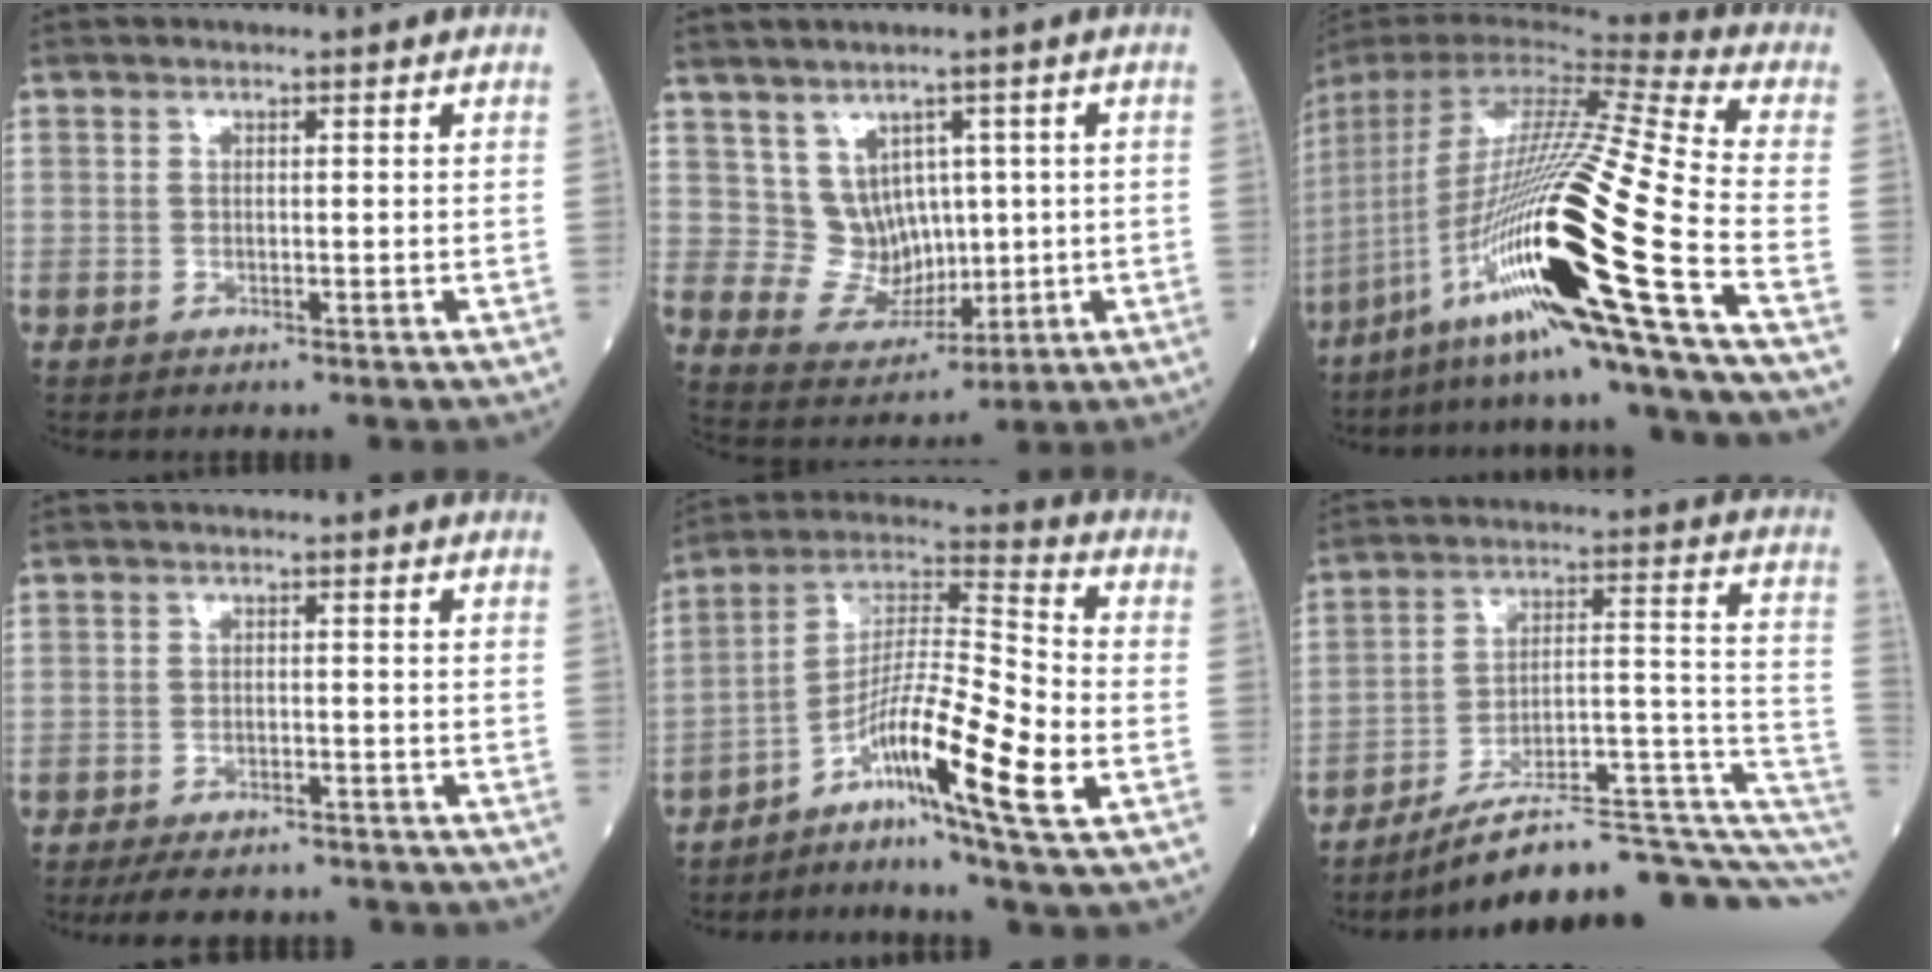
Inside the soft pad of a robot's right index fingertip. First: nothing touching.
{"total": 6.6, "force": [1.7, 5.8, 2.6], "torque": [-0.044, 0.009, 0.053]}
{"total": 29.4, "force": [-11.3, -0.1, 27.2], "torque": [-0.500, -0.045, -0.210]}
{"total": 7.9, "force": [-7.2, 2.2, 2.5], "torque": [-0.032, -0.003, -0.100]}
{"total": 14.0, "force": [-5.8, -0.2, 12.8], "torque": [-0.237, -0.004, -0.114]}
{"total": 18.0, "force": [-11.0, 3.2, 13.9], "torque": [-0.143, 0.065, -0.165]}